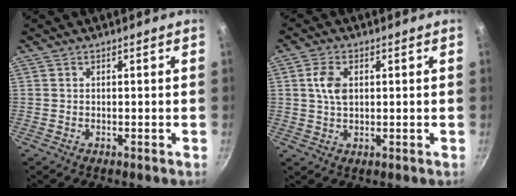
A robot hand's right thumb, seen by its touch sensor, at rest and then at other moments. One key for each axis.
{"total": 5.1, "fx": 1.1, "fy": 3.1, "fz": 3.8, "tx": -0.068, "ty": 0.002, "tz": 0.018}